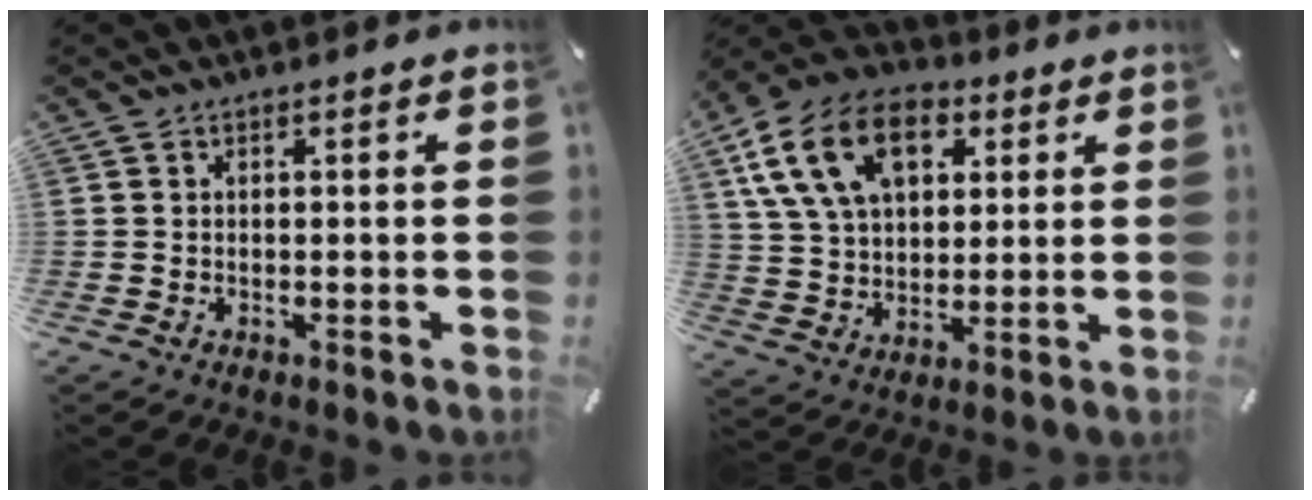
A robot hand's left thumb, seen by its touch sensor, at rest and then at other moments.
{"total": 16.6, "force": [6.9, 11.3, 9.9], "torque": [-0.204, -0.008, 0.129]}